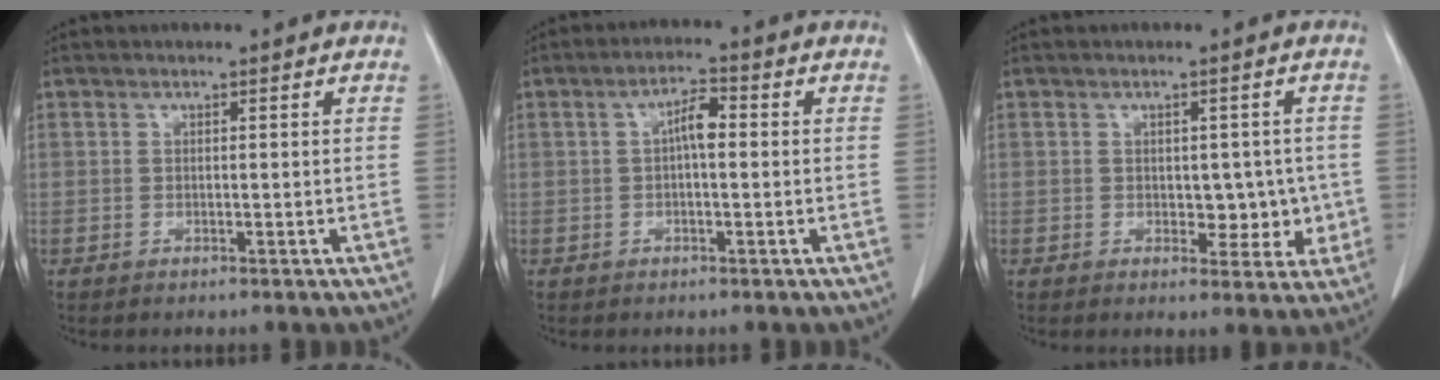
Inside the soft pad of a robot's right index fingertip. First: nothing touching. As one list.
[{"total": 3.5, "force": [0.3, 1.1, 3.3], "torque": [-0.057, 0.013, 0.002]}, {"total": 4.9, "force": [-0.3, 3.3, 3.6], "torque": [-0.026, 0.009, 0.004]}]